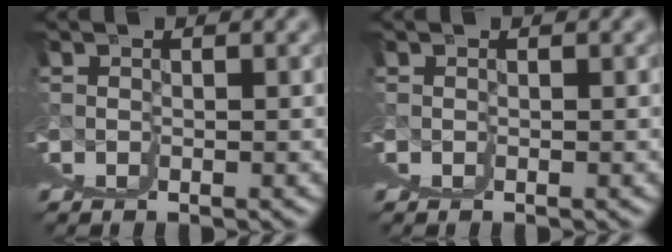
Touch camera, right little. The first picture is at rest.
{"total": 0.0}